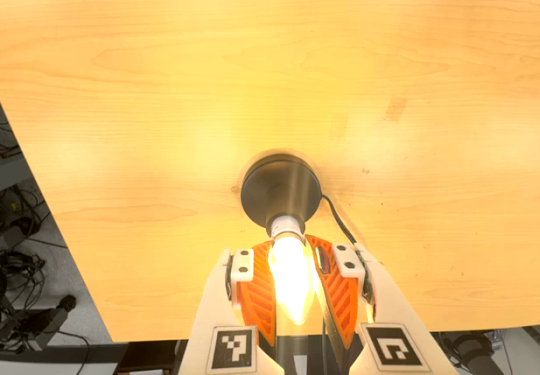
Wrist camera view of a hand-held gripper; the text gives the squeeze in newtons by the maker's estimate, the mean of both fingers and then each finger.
{"total": 25.1, "left": 22.0, "right": 28.1}